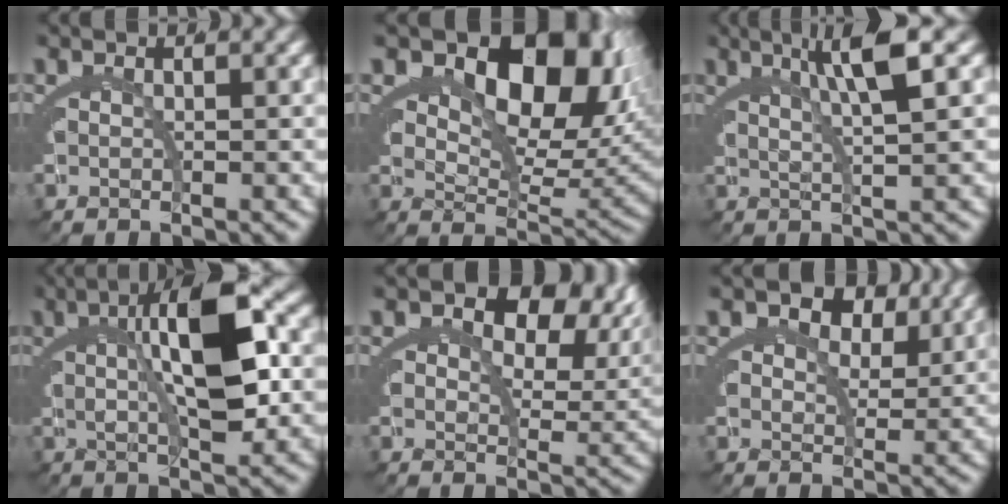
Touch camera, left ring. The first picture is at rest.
{"total": 12.6, "force": [4.8, 7.4, 9.0], "torque": [-0.142, -0.011, 0.078]}
{"total": 5.0, "force": [2.6, -0.3, 4.3], "torque": [-0.057, 0.017, 0.040]}
{"total": 9.9, "force": [1.3, 2.8, 9.4], "torque": [-0.137, 0.027, 0.014]}
{"total": 6.7, "force": [2.4, 4.5, 4.4], "torque": [-0.058, -0.010, 0.033]}
{"total": 5.2, "force": [2.2, 4.0, 2.5], "torque": [-0.037, -0.013, 0.032]}